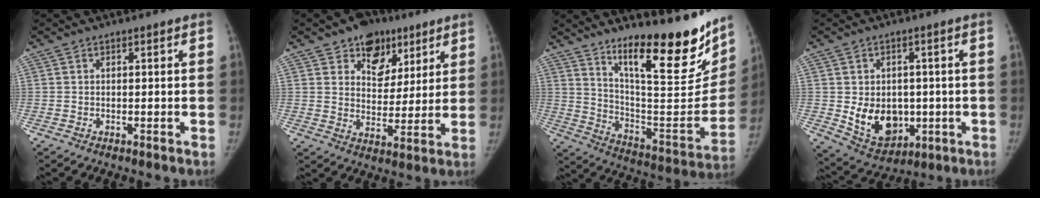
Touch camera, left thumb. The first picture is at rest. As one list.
[{"total": 11.4, "force": [6.8, 8.1, 4.2], "torque": [-0.018, -0.027, 0.105]}, {"total": 25.5, "force": [17.8, 6.5, 17.0], "torque": [-0.212, -0.112, 0.277]}, {"total": 11.5, "force": [-1.3, 8.6, 7.5], "torque": [-0.083, -0.005, 0.004]}]